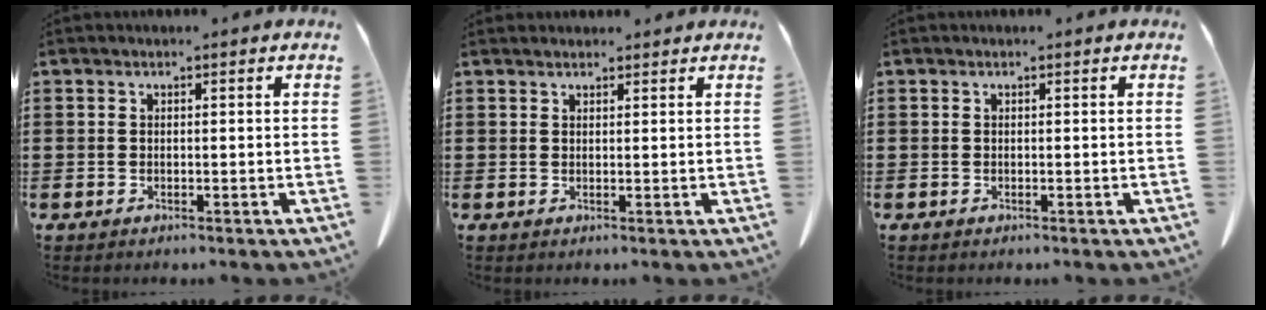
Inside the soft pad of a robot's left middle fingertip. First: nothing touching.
{"total": 1.2, "force": [1.2, 0.3, 0.1], "torque": [-0.006, 0.000, 0.024]}
{"total": 0.0}